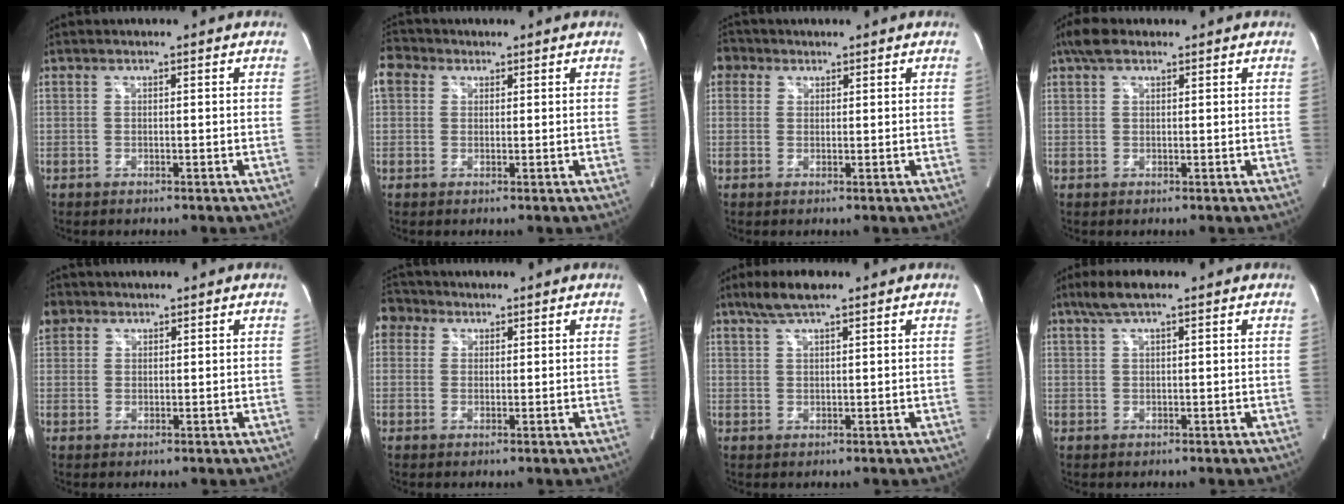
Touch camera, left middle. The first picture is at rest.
{"total": 4.8, "force": [2.2, 3.8, 1.9], "torque": [-0.052, 0.029, 0.044]}
{"total": 3.2, "force": [1.6, 2.7, 0.7], "torque": [-0.013, 0.017, 0.027]}
{"total": 3.5, "force": [2.4, 1.4, 2.0], "torque": [-0.048, 0.022, 0.046]}
{"total": 5.5, "force": [3.3, 4.2, 1.3], "torque": [-0.040, 0.024, 0.068]}
{"total": 3.9, "force": [2.2, 3.2, 0.5], "torque": [-0.014, 0.022, 0.040]}
{"total": 4.7, "force": [3.5, 0.6, 3.1], "torque": [-0.071, 0.014, 0.068]}
{"total": 4.0, "force": [2.8, 0.5, 2.9], "torque": [-0.066, 0.016, 0.055]}